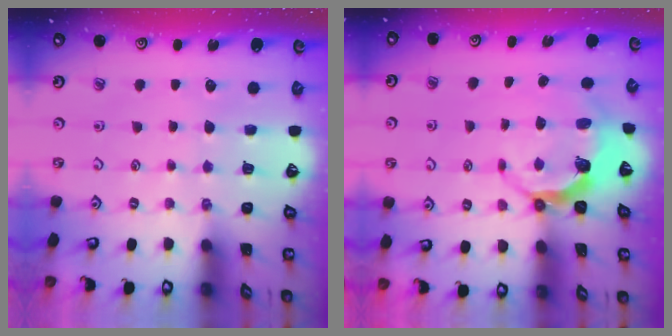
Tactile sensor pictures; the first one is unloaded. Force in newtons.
{"total": 5.6, "press": 4.1, "slide": 3.8}